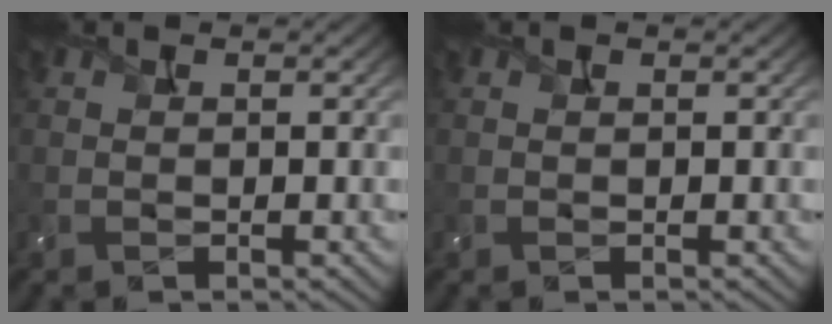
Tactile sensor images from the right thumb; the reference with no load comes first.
{"total": 0.0}